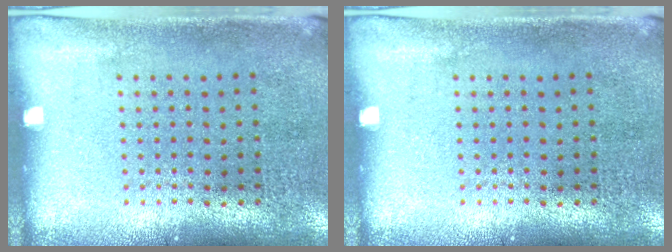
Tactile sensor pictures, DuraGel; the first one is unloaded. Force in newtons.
{"total": 0.0}